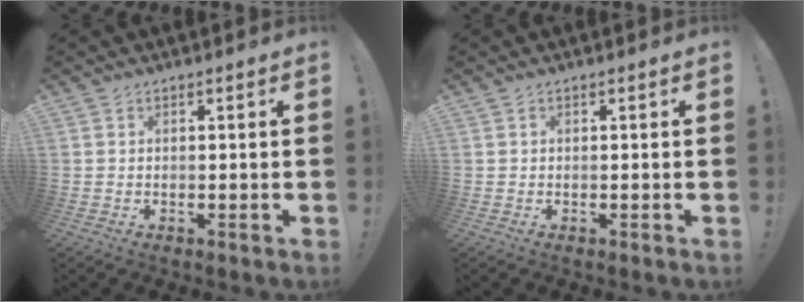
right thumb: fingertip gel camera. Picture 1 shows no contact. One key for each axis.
{"total": 0.0}